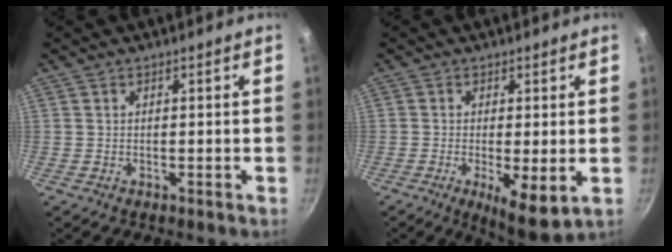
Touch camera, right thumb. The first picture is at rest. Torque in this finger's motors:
{"motor_torque": [-0.10, 0.34, -0.19, 0.10, 0.06]}